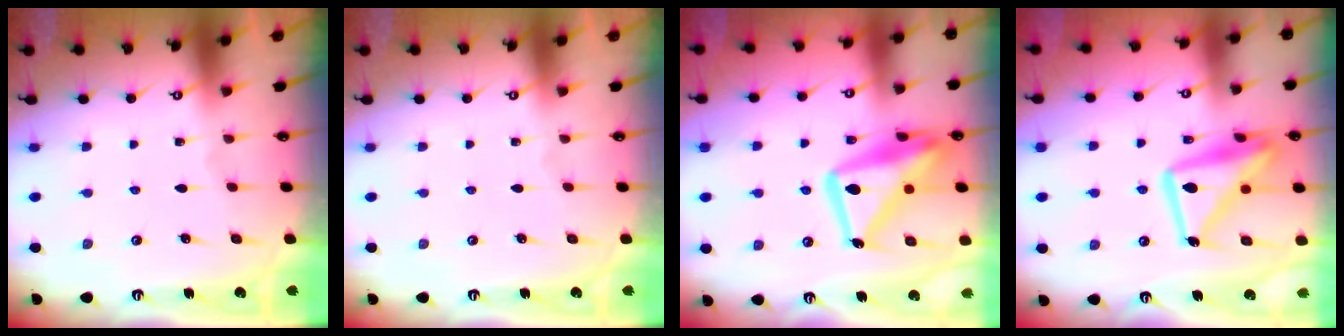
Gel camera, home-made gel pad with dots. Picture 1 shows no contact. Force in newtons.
{"total": 0.0}
{"total": 18.7, "press": 18.6, "slide": 1.8}
{"total": 16.5, "press": 16.4, "slide": 1.4}